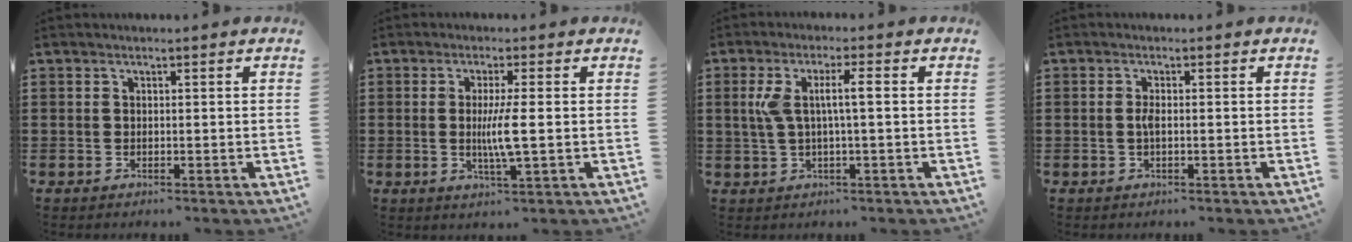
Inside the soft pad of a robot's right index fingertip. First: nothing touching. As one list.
[{"total": 5.1, "force": [-0.2, 0.1, 5.1], "torque": [-0.097, -0.010, -0.008]}, {"total": 5.5, "force": [0.5, 0.7, 5.4], "torque": [-0.125, -0.006, -0.004]}, {"total": 1.6, "force": [-0.3, 0.4, 1.5], "torque": [-0.037, -0.002, -0.008]}]